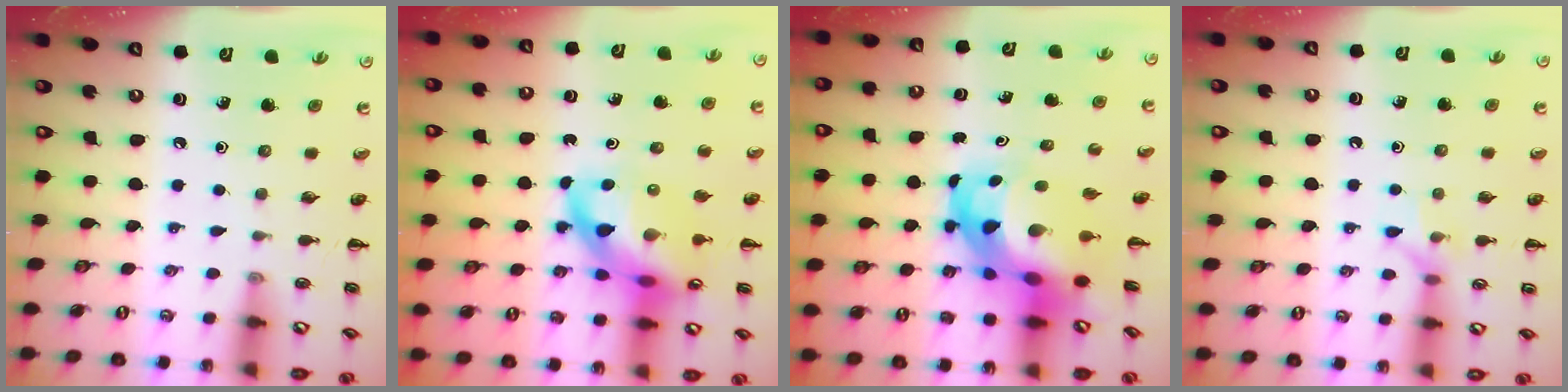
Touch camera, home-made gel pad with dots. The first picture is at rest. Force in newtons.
{"total": 16.9, "press": 16.3, "slide": 4.2}
{"total": 10.2, "press": 9.8, "slide": 3.0}
{"total": 6.8, "press": 6.7, "slide": 1.0}